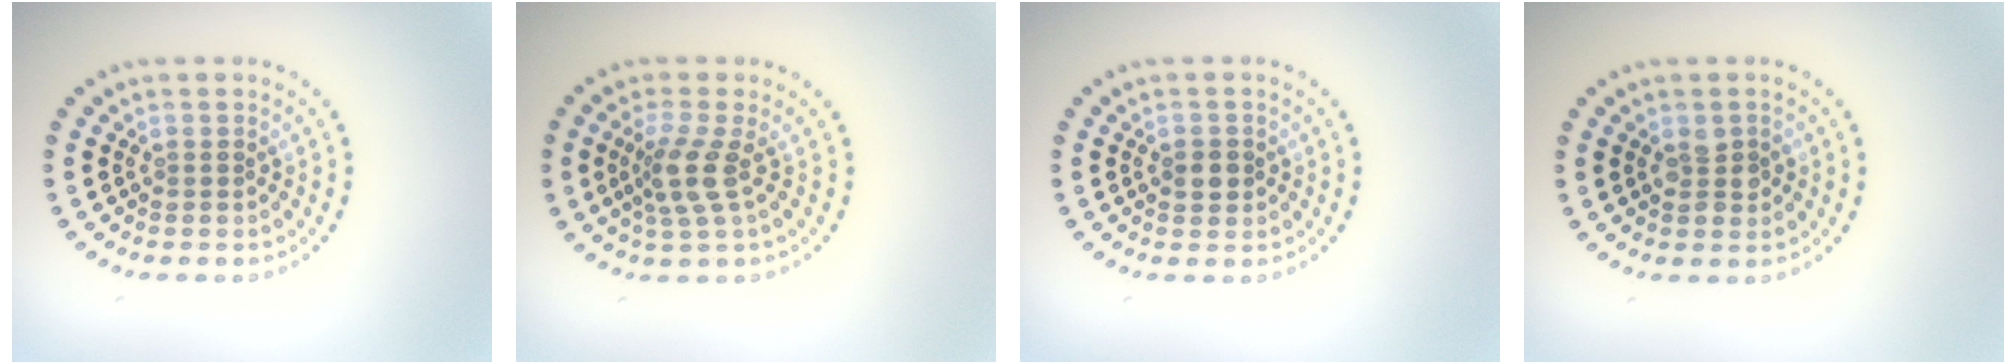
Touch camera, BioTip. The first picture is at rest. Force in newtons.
{"total": 2.9, "press": 2.1, "slide": 1.9}
{"total": 1.6, "press": 1.5, "slide": 0.3}
{"total": 2.0, "press": 1.9, "slide": 0.2}